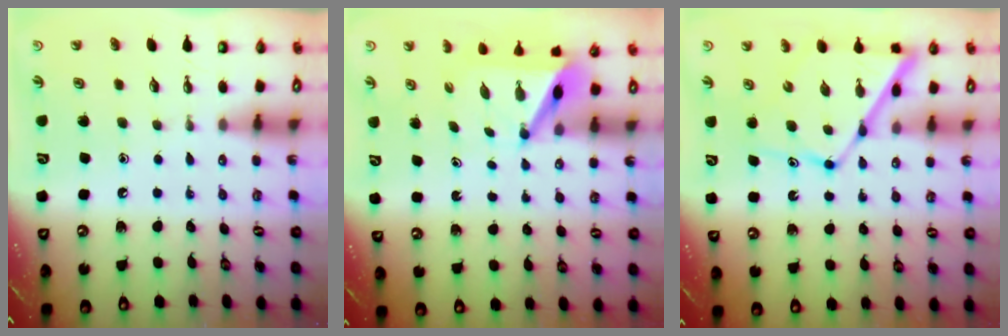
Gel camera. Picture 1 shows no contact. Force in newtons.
{"total": 5.3, "press": 5.3, "slide": 0.4}
{"total": 12.9, "press": 12.8, "slide": 1.1}